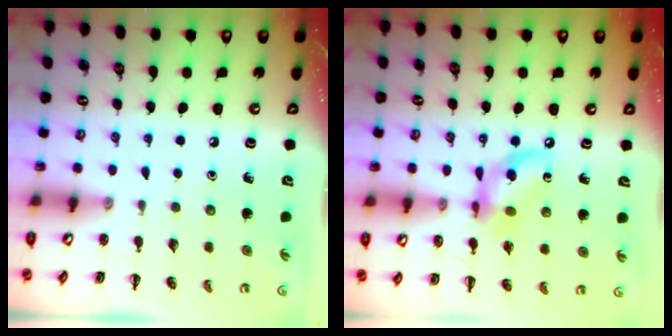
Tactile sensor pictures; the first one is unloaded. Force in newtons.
{"total": 11.8, "press": 11.6, "slide": 2.4}